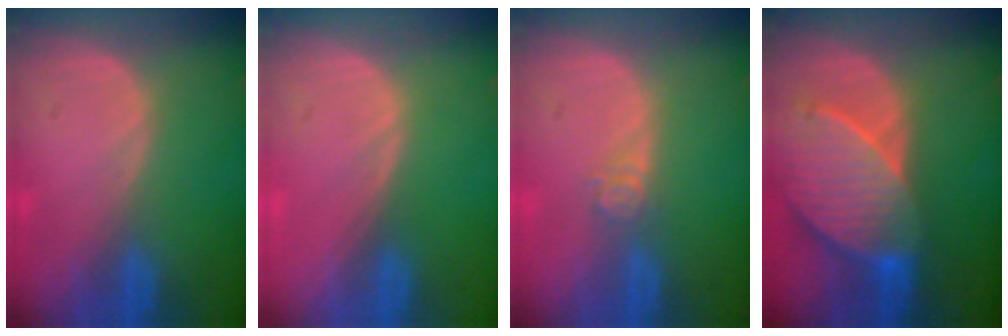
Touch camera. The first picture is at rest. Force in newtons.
{"total": 0.0}
{"total": 2.7, "press": 2.2, "slide": 1.5}
{"total": 9.9, "press": 8.9, "slide": 4.3}